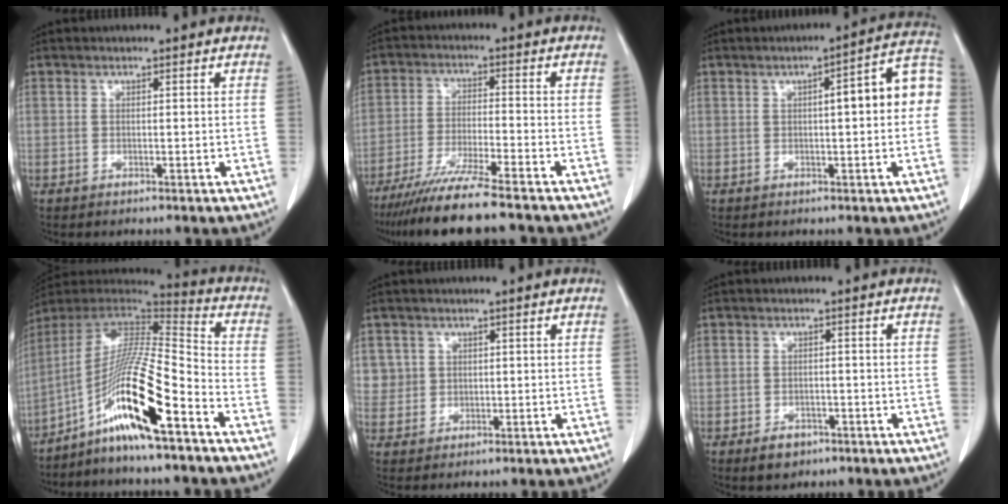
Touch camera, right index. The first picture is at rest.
{"total": 12.6, "force": [-10.5, -0.1, 7.0], "torque": [-0.111, -0.034, -0.172]}
{"total": 8.7, "force": [0.6, 1.3, 8.6], "torque": [-0.111, 0.033, 0.003]}
{"total": 15.9, "force": [-8.7, 0.1, 13.3], "torque": [-0.258, -0.006, -0.161]}
{"total": 3.0, "force": [1.0, 2.8, -0.2], "torque": [0.022, 0.002, 0.016]}
{"total": 2.9, "force": [-1.8, 1.9, 1.1], "torque": [-0.016, 0.003, -0.018]}